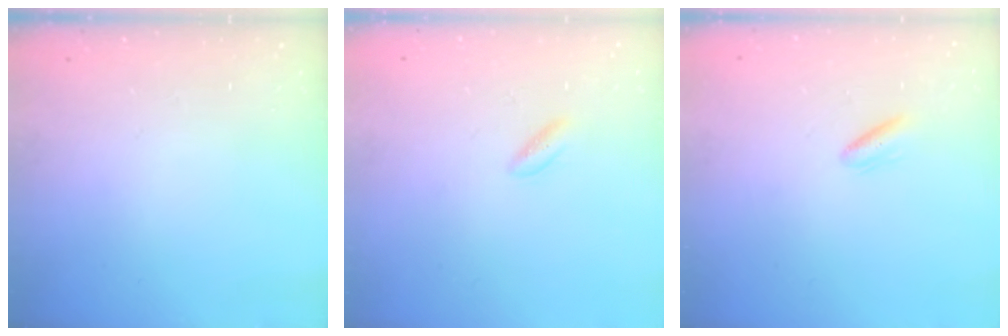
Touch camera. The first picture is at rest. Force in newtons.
{"total": 1.0, "press": 0.9, "slide": 0.5}
{"total": 2.9, "press": 2.8, "slide": 1.0}